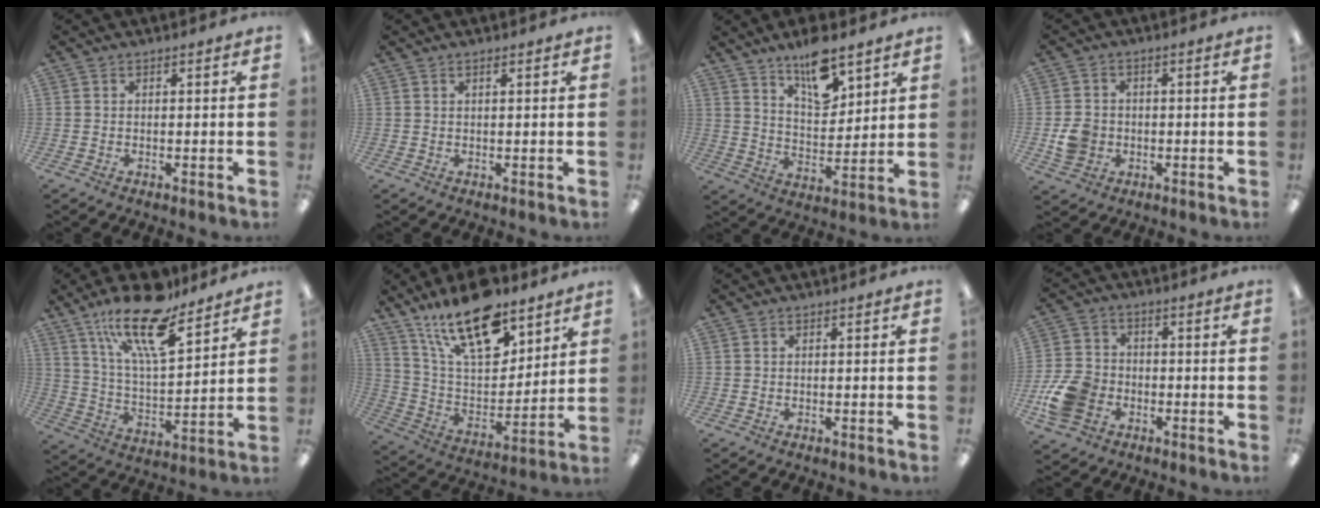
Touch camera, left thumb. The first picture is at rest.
{"total": 0.6, "force": [0.5, 0.1, 0.4], "torque": [-0.010, 0.001, 0.009]}
{"total": 12.4, "force": [9.2, 4.8, 6.8], "torque": [-0.100, -0.055, 0.161]}
{"total": 5.2, "force": [-1.2, 4.6, 2.1], "torque": [-0.034, 0.006, -0.020]}
{"total": 20.2, "force": [13.9, 6.7, 13.0], "torque": [-0.217, -0.079, 0.234]}
{"total": 21.0, "force": [14.2, 9.1, 12.6], "torque": [-0.232, -0.075, 0.248]}
{"total": 0.0}
{"total": 10.7, "force": [-3.8, 8.3, 5.6], "torque": [-0.115, 0.026, -0.067]}